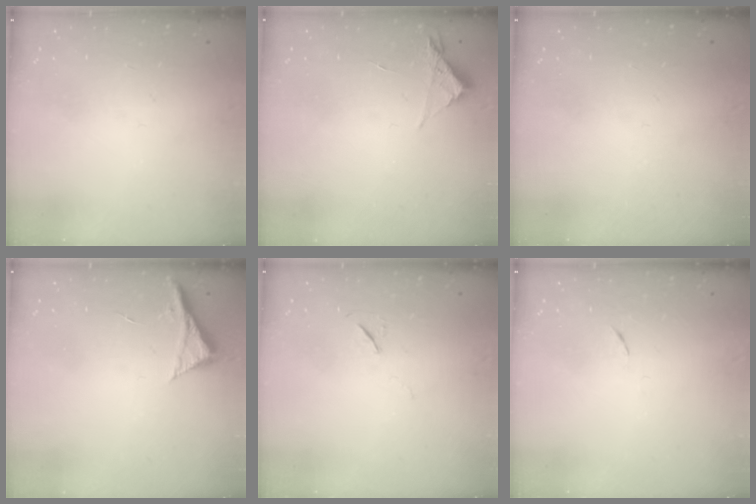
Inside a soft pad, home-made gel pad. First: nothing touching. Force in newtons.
{"total": 3.5, "press": 3.5, "slide": 0.4}
{"total": 0.0}
{"total": 5.4, "press": 5.4, "slide": 0.7}
{"total": 6.4, "press": 5.8, "slide": 2.5}
{"total": 3.2, "press": 3.1, "slide": 0.4}